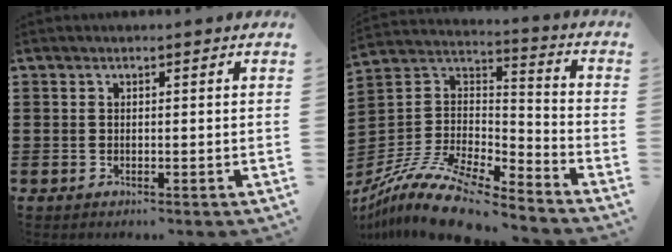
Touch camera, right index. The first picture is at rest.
{"total": 13.7, "force": [-11.0, 3.6, 7.2], "torque": [-0.146, 0.036, -0.211]}